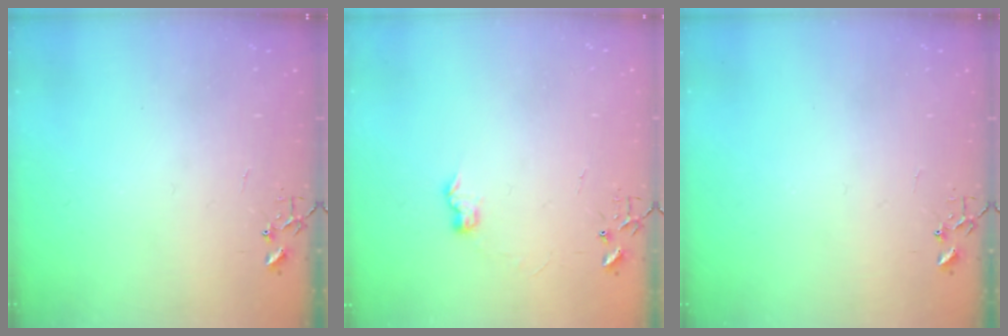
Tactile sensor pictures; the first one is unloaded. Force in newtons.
{"total": 6.0, "press": 6.0, "slide": 0.3}
{"total": 0.0}